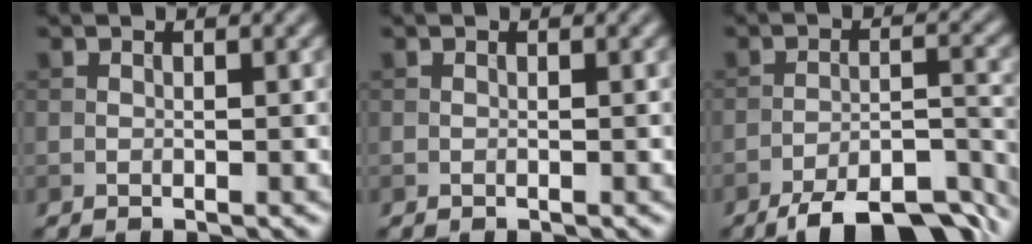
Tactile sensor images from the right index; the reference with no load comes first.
{"total": 0.0}
{"total": 10.5, "force": [-8.9, 2.6, 5.0], "torque": [-0.070, -0.009, -0.132]}